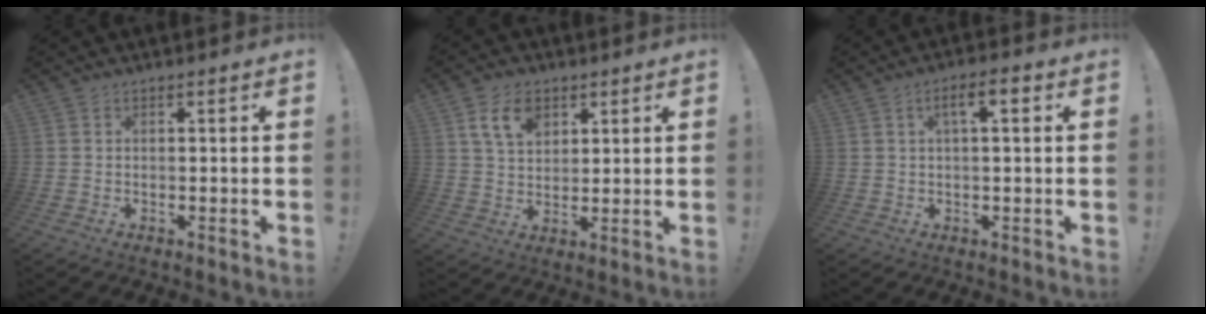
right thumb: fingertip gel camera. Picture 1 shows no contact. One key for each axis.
{"total": 8.9, "fx": 4.5, "fy": 5.7, "fz": 5.1, "tx": -0.085, "ty": -0.007, "tz": 0.086}
{"total": 5.0, "fx": 1.1, "fy": 1.2, "fz": 4.7, "tx": -0.075, "ty": 0.003, "tz": 0.011}